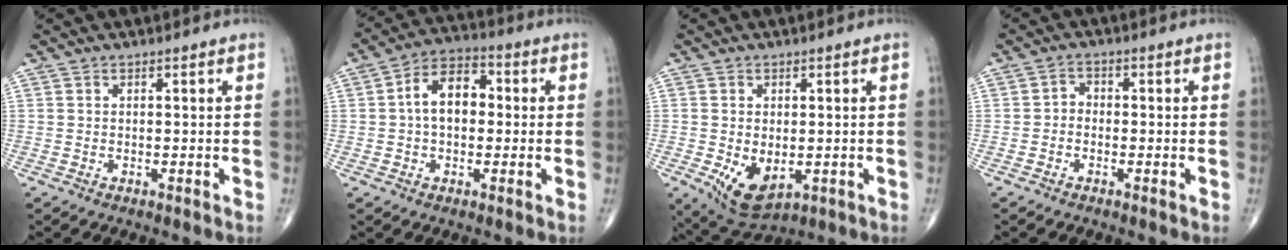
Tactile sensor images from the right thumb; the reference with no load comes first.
{"total": 9.4, "force": [0.5, 6.1, 7.1], "torque": [-0.103, 0.030, -0.002]}
{"total": 8.3, "force": [-1.8, 5.0, 6.4], "torque": [-0.099, -0.013, -0.014]}
{"total": 2.1, "force": [-0.8, 1.6, 1.0], "torque": [-0.001, 0.011, -0.025]}